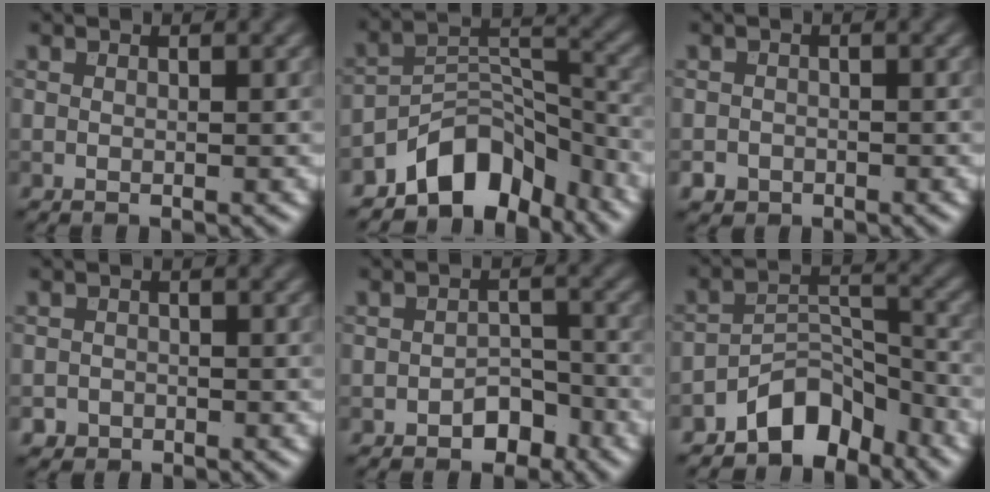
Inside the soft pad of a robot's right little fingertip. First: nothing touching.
{"total": 7.0, "force": [-5.3, 3.6, 2.7], "torque": [-0.022, 0.000, -0.098]}
{"total": 2.3, "force": [-1.6, 1.7, 0.2], "torque": [0.006, 0.000, -0.024]}
{"total": 1.5, "force": [-1.0, 1.1, -0.1], "torque": [0.009, 0.005, -0.015]}
{"total": 2.7, "force": [-1.6, 1.8, 1.3], "torque": [-0.013, 0.005, -0.025]}
{"total": 5.2, "force": [-4.1, 2.6, 1.9], "torque": [-0.012, 0.007, -0.079]}